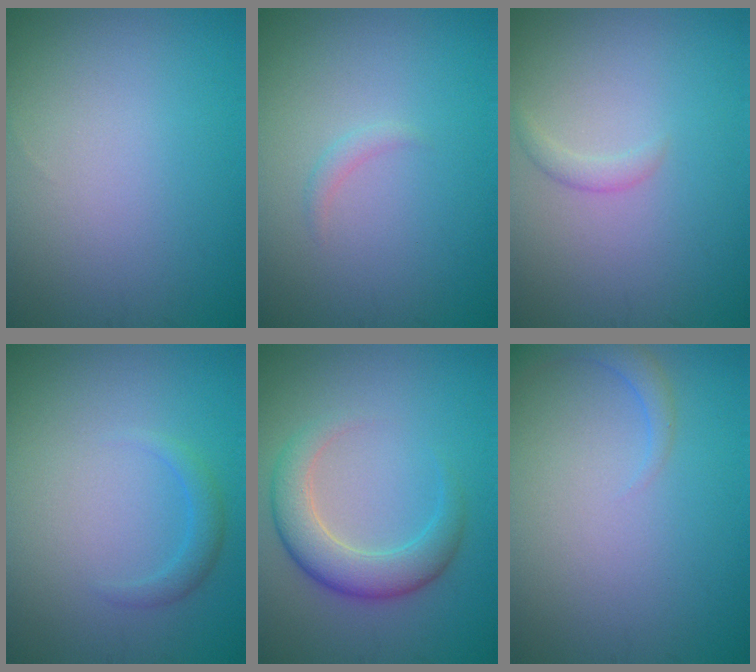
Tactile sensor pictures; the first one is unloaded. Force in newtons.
{"total": 0.8, "press": 0.8, "slide": 0.1}
{"total": 1.0, "press": 1.0, "slide": 0.1}
{"total": 1.5, "press": 1.5, "slide": 0.1}
{"total": 4.6, "press": 4.6, "slide": 0.2}
{"total": 1.6, "press": 1.6, "slide": 0.2}